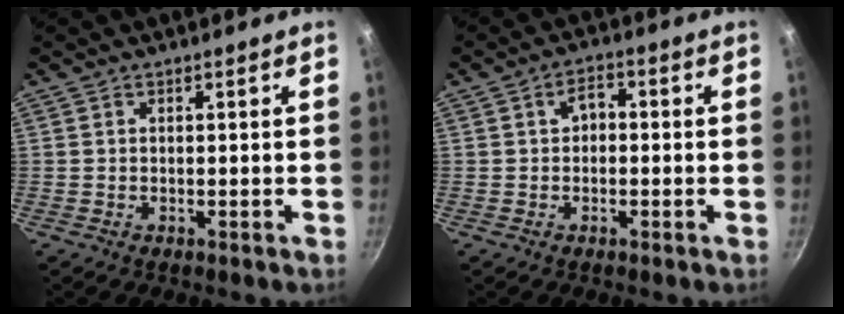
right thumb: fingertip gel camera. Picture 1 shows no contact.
{"total": 3.4, "force": [0.1, 2.4, 2.4], "torque": [-0.022, 0.012, -0.003]}